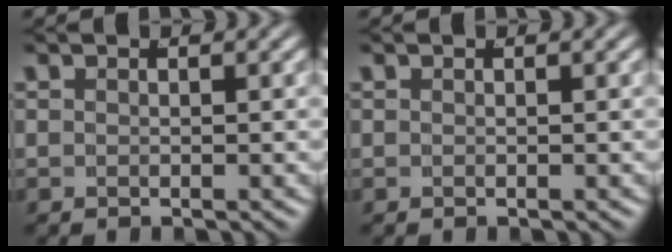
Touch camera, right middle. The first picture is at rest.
{"total": 0.0}